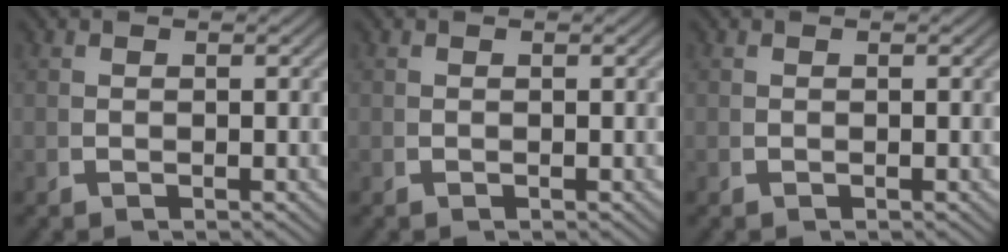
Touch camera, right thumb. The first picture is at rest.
{"total": 0.0}
{"total": 0.0}